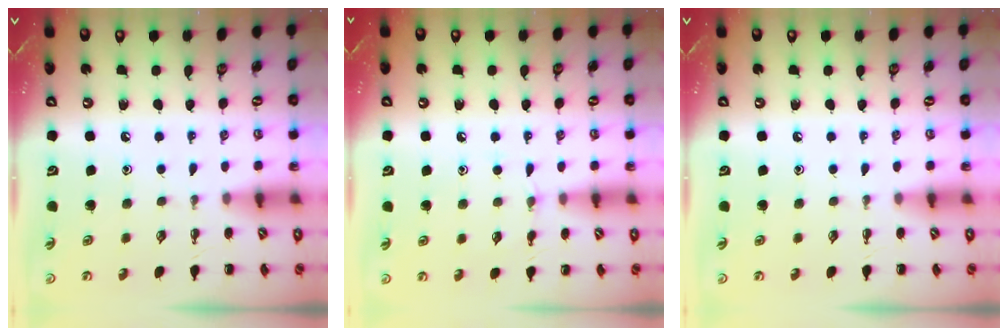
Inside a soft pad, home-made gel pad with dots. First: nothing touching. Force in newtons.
{"total": 5.8, "press": 5.4, "slide": 2.1}
{"total": 0.0}